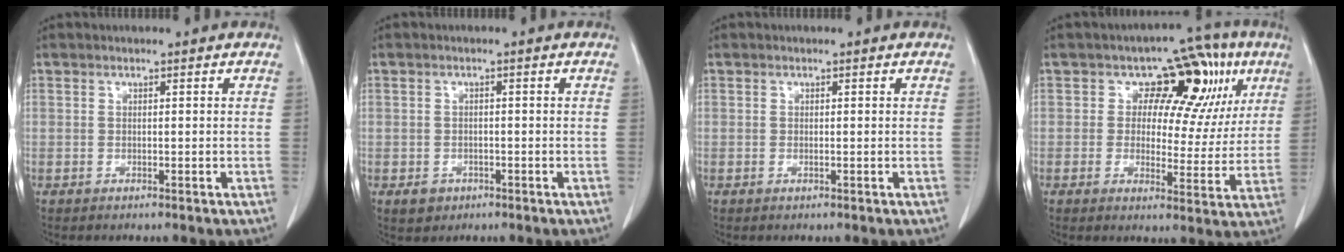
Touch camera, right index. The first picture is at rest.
{"total": 3.1, "force": [-1.4, 2.5, 1.0], "torque": [-0.013, 0.004, -0.011]}
{"total": 0.7, "force": [-0.2, 0.3, 0.6], "torque": [-0.016, -0.001, 0.000]}
{"total": 12.5, "force": [4.3, 7.8, 8.8], "torque": [-0.087, 0.039, 0.059]}